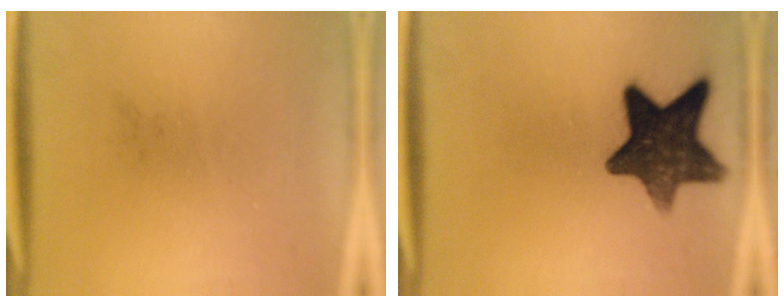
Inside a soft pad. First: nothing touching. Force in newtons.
{"total": 12.9}